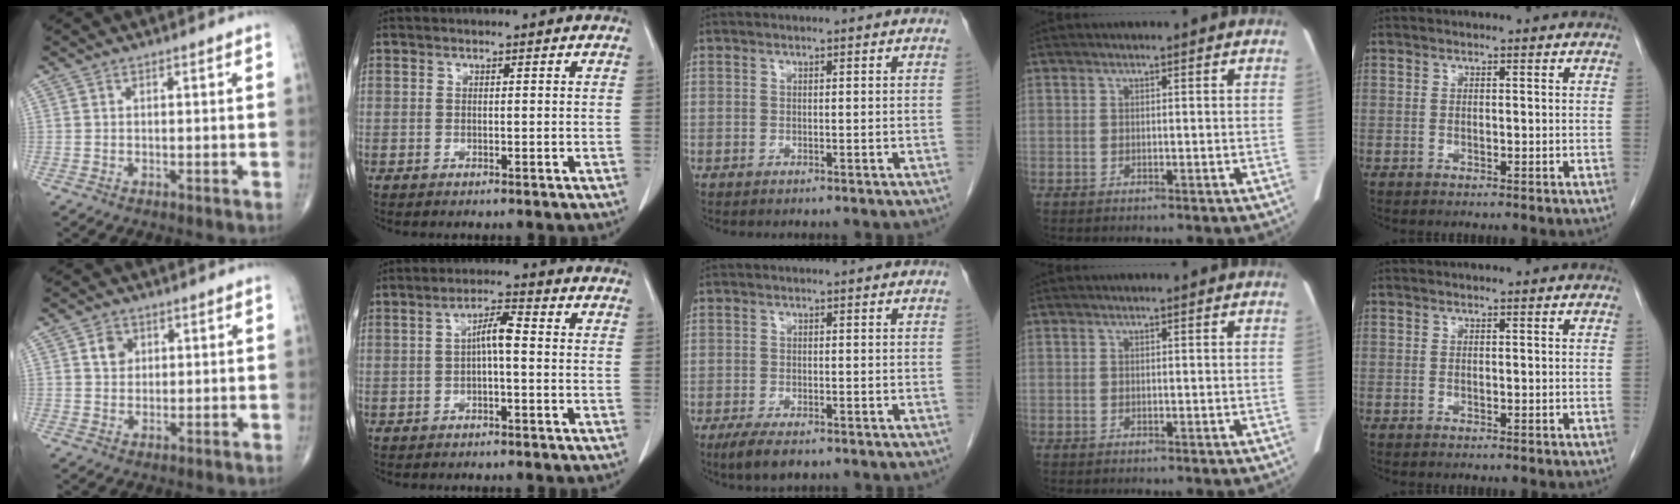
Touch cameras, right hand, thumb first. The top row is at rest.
{"thumb": {"total": 3.5, "force": [1.2, 2.9, 1.5], "torque": [-0.009, -0.005, 0.020]}, "index": {"total": 4.0, "force": [-0.2, 0.7, 3.9], "torque": [-0.070, 0.013, -0.004]}, "middle": {"total": 4.1, "force": [-2.9, 1.3, 2.7], "torque": [-0.053, -0.009, -0.046]}}